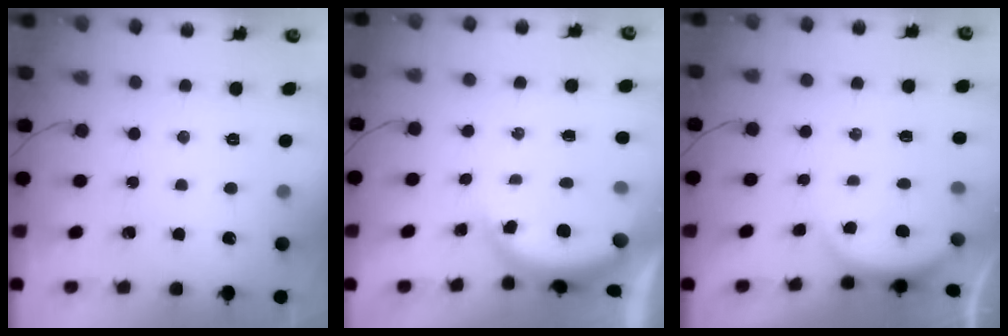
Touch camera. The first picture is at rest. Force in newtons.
{"total": 5.0, "press": 4.8, "slide": 1.2}
{"total": 2.9, "press": 2.2, "slide": 1.8}